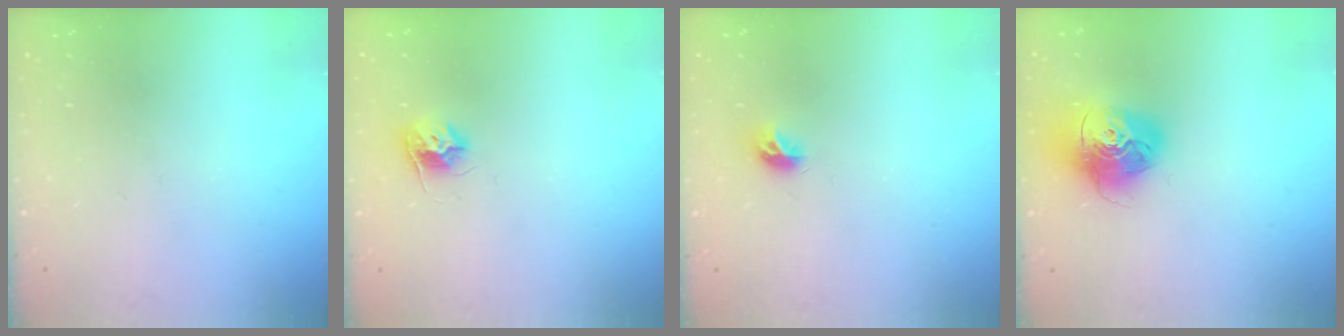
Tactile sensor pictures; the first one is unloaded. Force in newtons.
{"total": 8.3, "press": 8.2, "slide": 0.6}
{"total": 5.8, "press": 5.8, "slide": 0.5}
{"total": 16.9, "press": 16.9, "slide": 1.7}